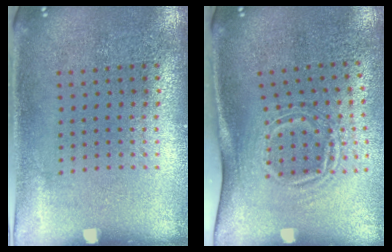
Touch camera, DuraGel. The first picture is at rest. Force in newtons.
{"total": 1.7, "press": 1.2, "slide": 1.2}